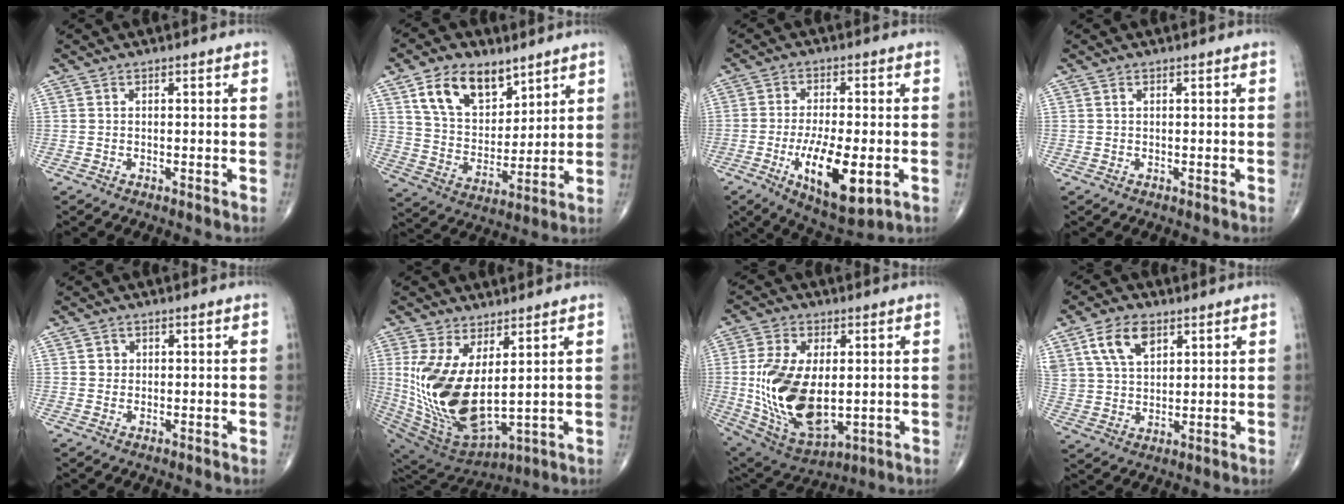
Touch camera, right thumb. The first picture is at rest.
{"total": 13.8, "force": [7.8, 8.3, 7.8], "torque": [-0.105, -0.040, 0.151]}
{"total": 13.5, "force": [-3.9, 5.1, 11.9], "torque": [-0.193, -0.007, -0.055]}
{"total": 0.6, "force": [0.3, 0.3, 0.3], "torque": [-0.006, 0.001, 0.007]}
{"total": 1.4, "force": [0.3, 1.3, 0.3], "torque": [0.002, 0.001, 0.003]}
{"total": 17.7, "force": [2.7, 8.3, 15.4], "torque": [-0.313, -0.039, 0.080]}
{"total": 19.5, "force": [-0.1, 10.8, 16.2], "torque": [-0.305, -0.014, 0.023]}
{"total": 9.6, "force": [4.9, 5.7, 6.0], "torque": [-0.102, -0.011, 0.099]}